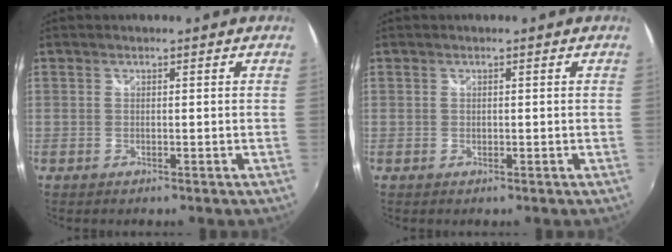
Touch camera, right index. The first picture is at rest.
{"total": 0.0}